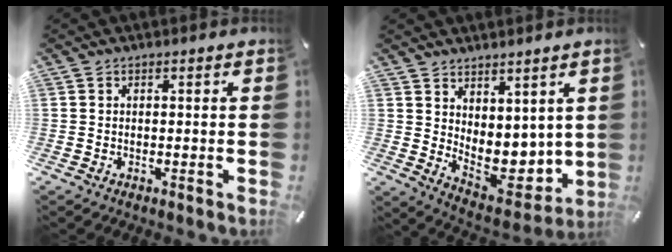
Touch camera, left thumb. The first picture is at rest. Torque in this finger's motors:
{"motor_torque": [1.21, 1.15, 0.31, -0.22, 0.15]}